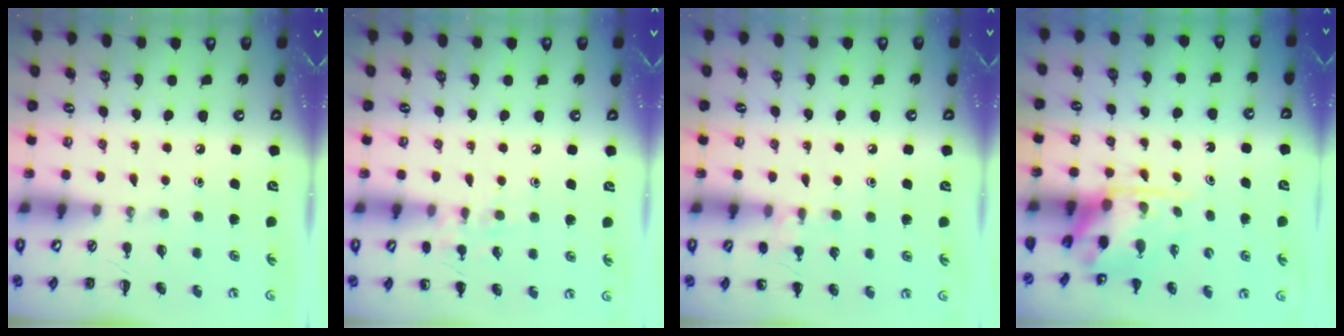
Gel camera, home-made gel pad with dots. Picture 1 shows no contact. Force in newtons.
{"total": 7.3, "press": 7.1, "slide": 1.5}
{"total": 7.8, "press": 7.4, "slide": 2.2}
{"total": 3.7, "press": 3.7, "slide": 0.6}